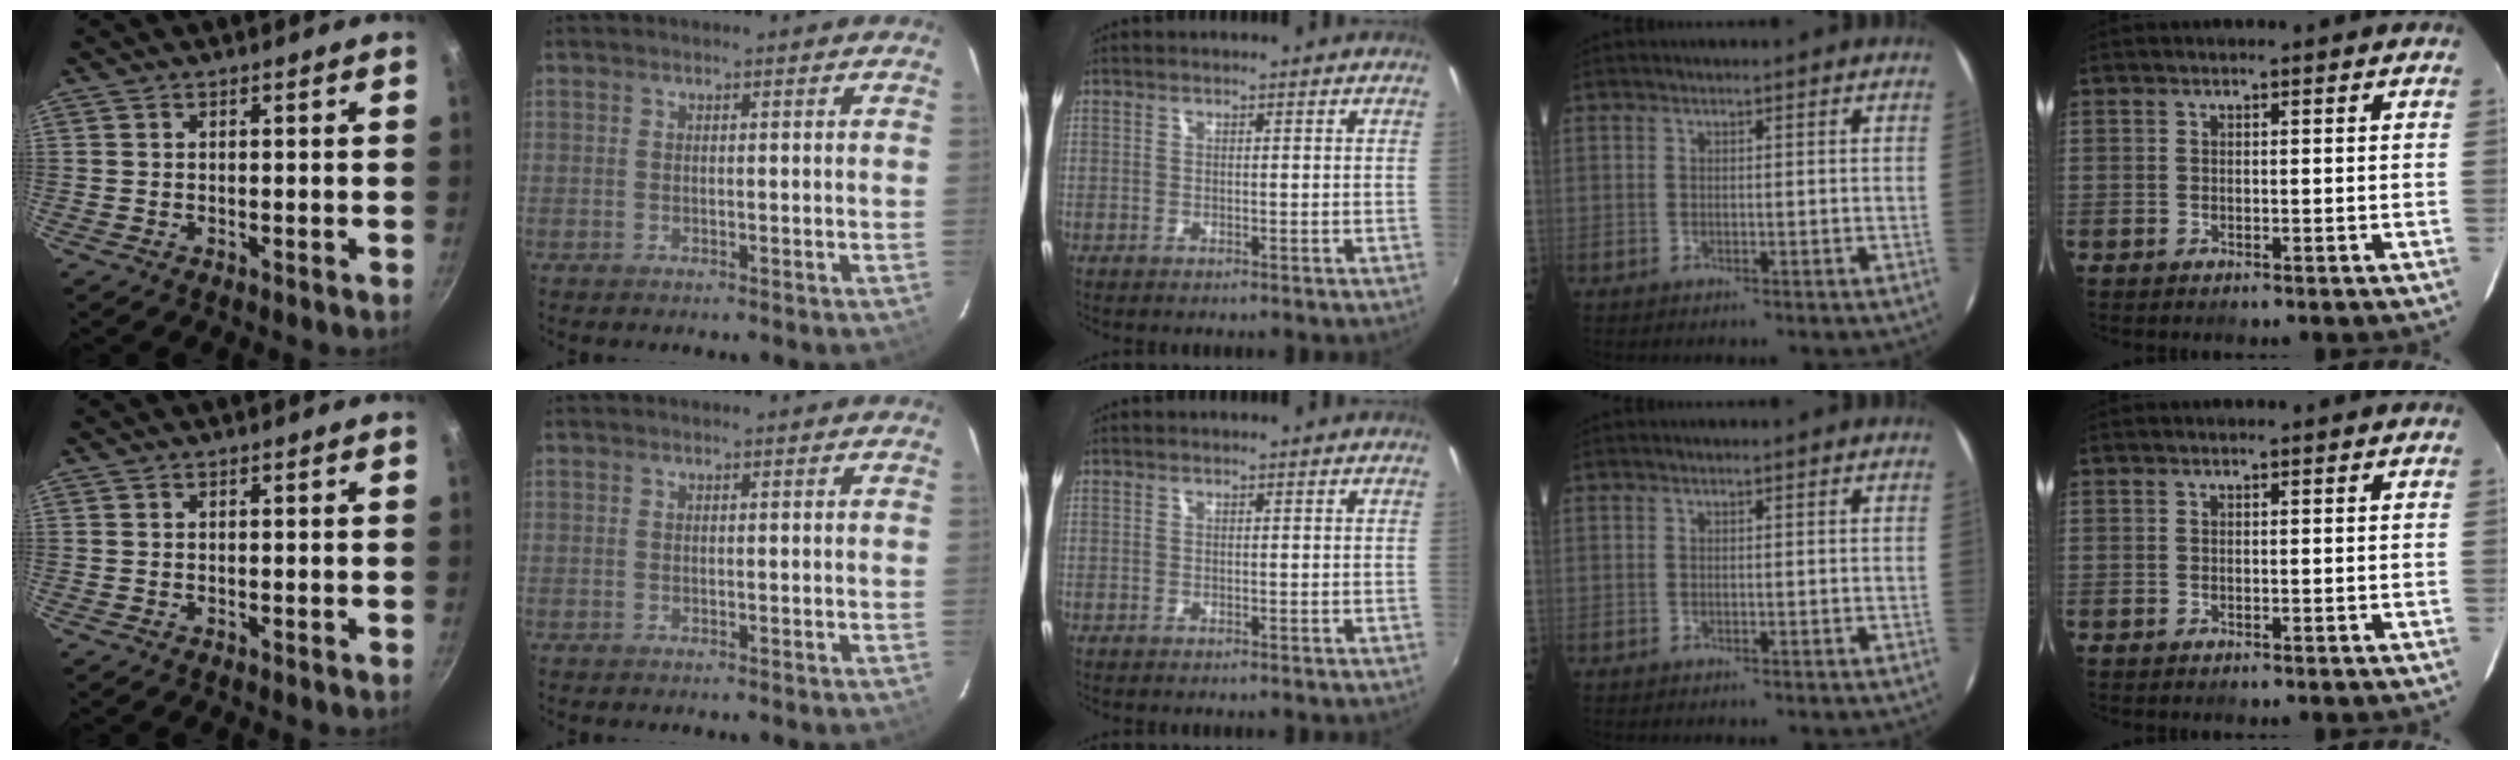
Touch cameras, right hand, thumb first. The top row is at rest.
{}